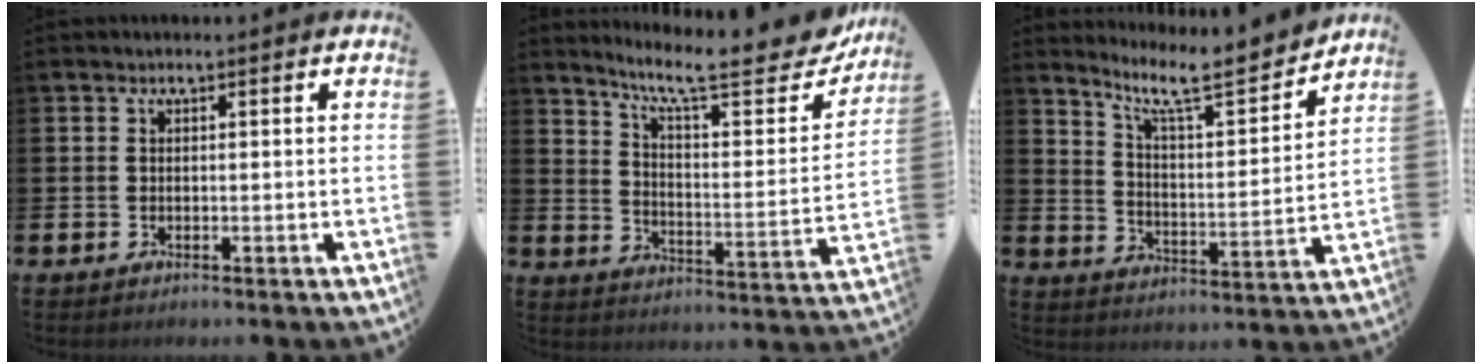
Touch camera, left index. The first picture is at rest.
{"total": 10.4, "force": [8.7, 1.8, 5.3], "torque": [-0.109, -0.064, 0.139]}
{"total": 9.1, "force": [8.2, 1.2, 3.8], "torque": [-0.093, -0.060, 0.140]}